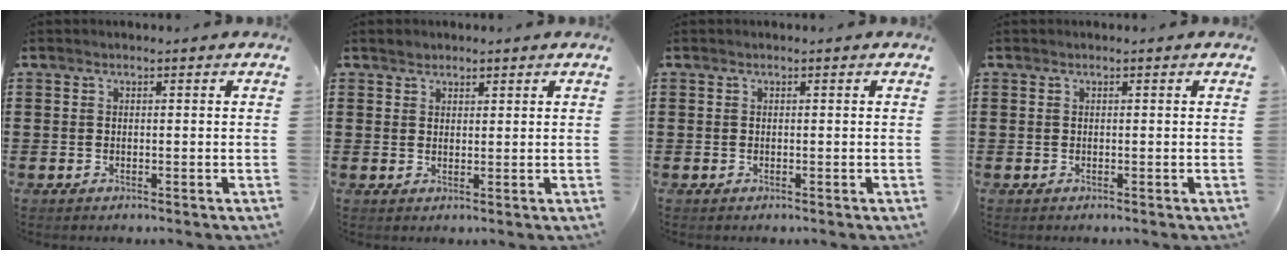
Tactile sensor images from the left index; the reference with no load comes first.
{"total": 1.6, "force": [1.4, 0.8, 0.0], "torque": [-0.003, 0.004, 0.027]}
{"total": 0.0}
{"total": 0.0}